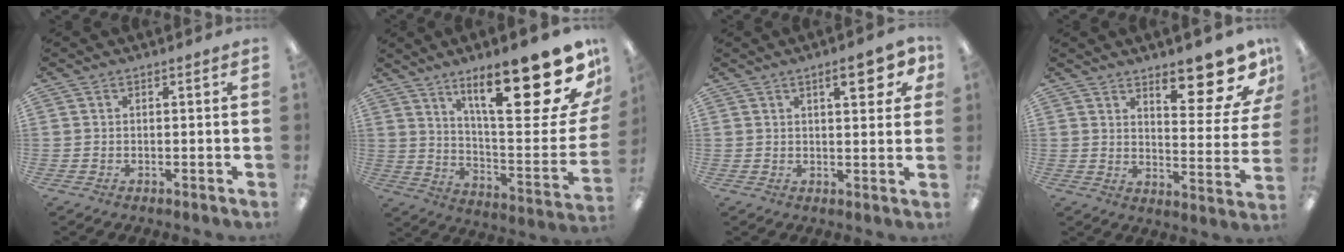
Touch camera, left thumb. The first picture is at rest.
{"total": 26.5, "force": [15.5, 6.5, 20.5], "torque": [-0.292, -0.104, 0.253]}
{"total": 8.1, "force": [4.0, 2.9, 6.4], "torque": [-0.075, -0.014, 0.056]}
{"total": 13.9, "force": [10.5, 3.9, 8.2], "torque": [-0.092, -0.082, 0.171]}